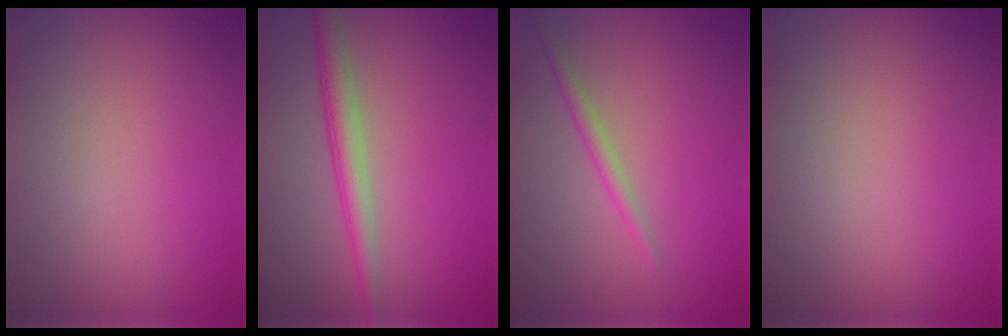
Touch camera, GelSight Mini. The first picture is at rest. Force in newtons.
{"total": 2.9, "press": 2.9, "slide": 0.1}
{"total": 1.4, "press": 1.4, "slide": 0.1}
{"total": 0.0}